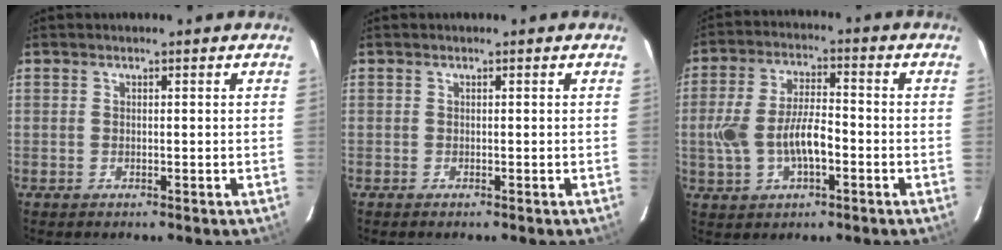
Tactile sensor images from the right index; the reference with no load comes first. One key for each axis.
{"total": 0.0}
{"total": 10.3, "fx": -2.5, "fy": 4.8, "fz": 8.8, "tx": -0.183, "ty": 0.008, "tz": -0.039}